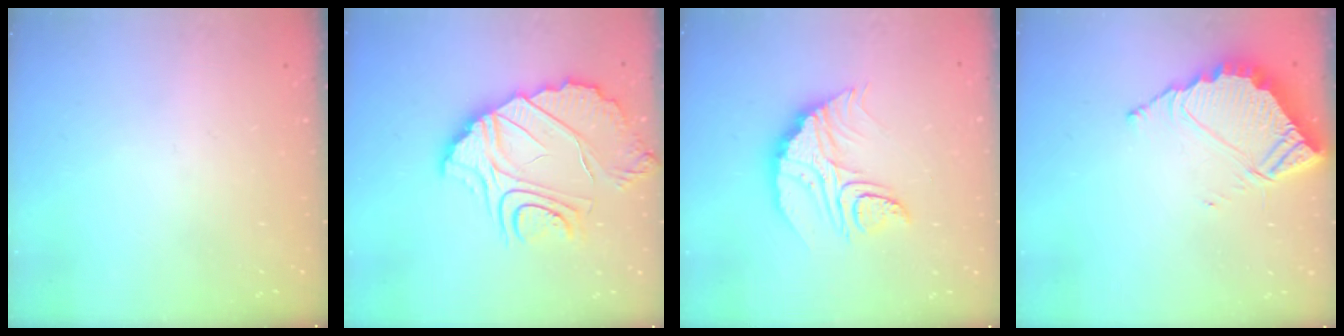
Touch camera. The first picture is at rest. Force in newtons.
{"total": 12.9, "press": 12.9, "slide": 1.1}
{"total": 12.5, "press": 12.5, "slide": 0.6}
{"total": 6.6, "press": 6.6, "slide": 0.3}